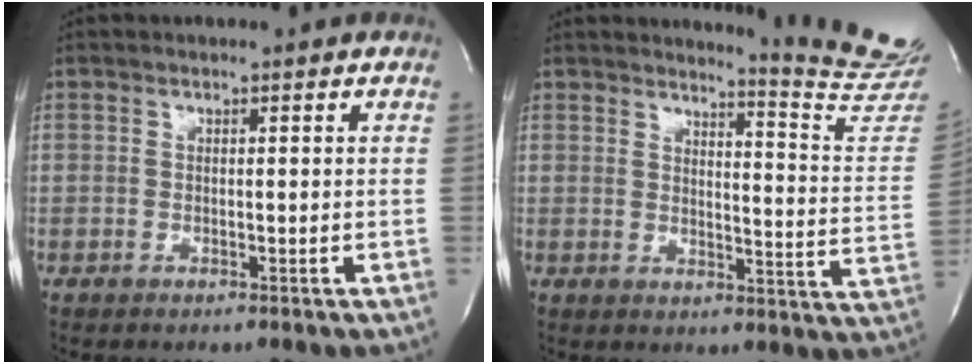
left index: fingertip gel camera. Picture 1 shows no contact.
{"total": 12.5, "force": [12.3, -2.3, 1.2], "torque": [-0.020, -0.138, 0.129]}